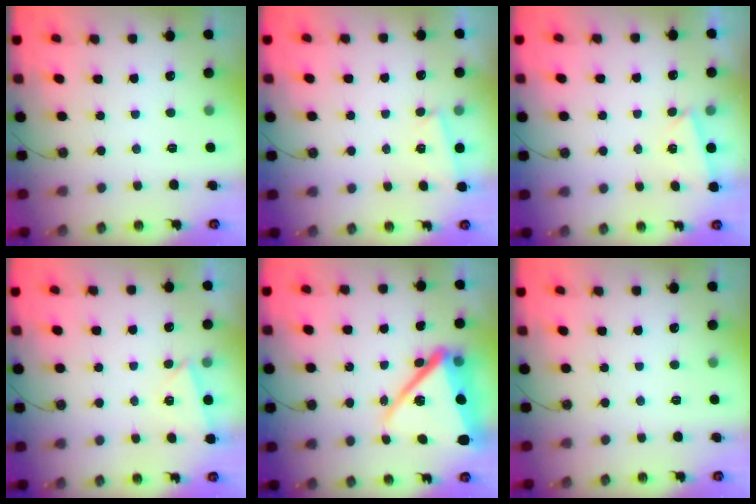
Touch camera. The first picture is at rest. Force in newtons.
{"total": 1.7, "press": 1.3, "slide": 1.0}
{"total": 2.1, "press": 1.7, "slide": 1.3}
{"total": 2.8, "press": 1.7, "slide": 2.2}
{"total": 19.2, "press": 19.1, "slide": 1.6}
{"total": 0.0}